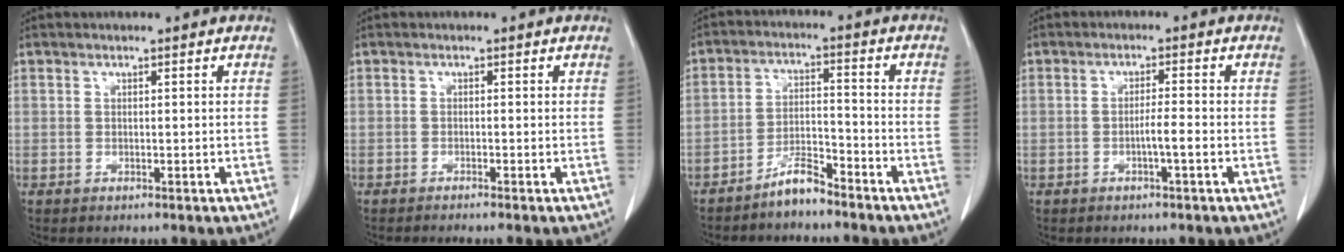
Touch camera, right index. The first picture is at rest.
{"total": 2.2, "force": [-1.8, -0.4, 1.1], "torque": [-0.011, 0.004, -0.025]}
{"total": 5.0, "force": [-4.4, 1.0, 2.2], "torque": [-0.040, 0.001, -0.084]}
{"total": 2.6, "force": [-0.9, -0.1, 2.4], "torque": [-0.039, 0.001, -0.017]}